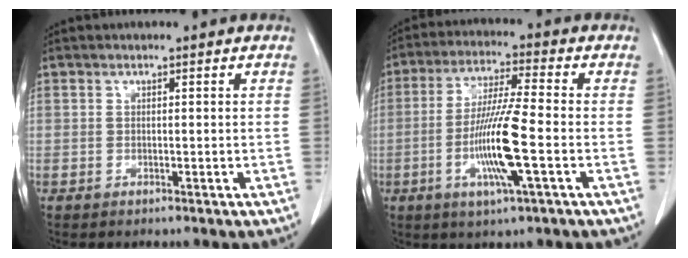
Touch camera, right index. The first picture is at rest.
{"total": 11.3, "force": [-2.9, -0.1, 10.9], "torque": [-0.216, -0.012, -0.060]}